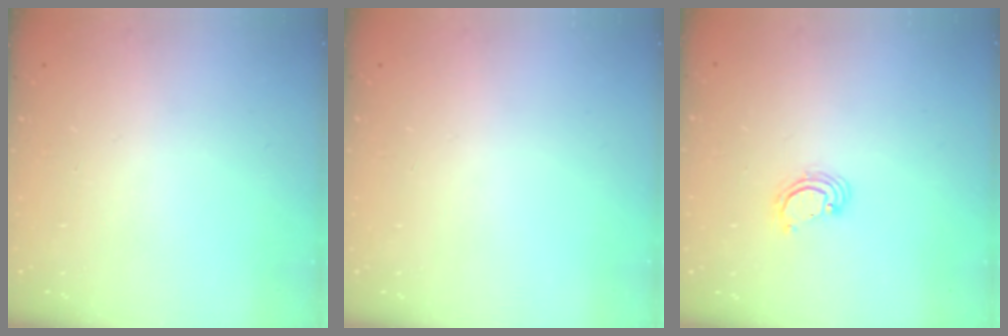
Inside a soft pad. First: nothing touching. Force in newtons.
{"total": 0.0}
{"total": 2.6, "press": 2.6, "slide": 0.1}